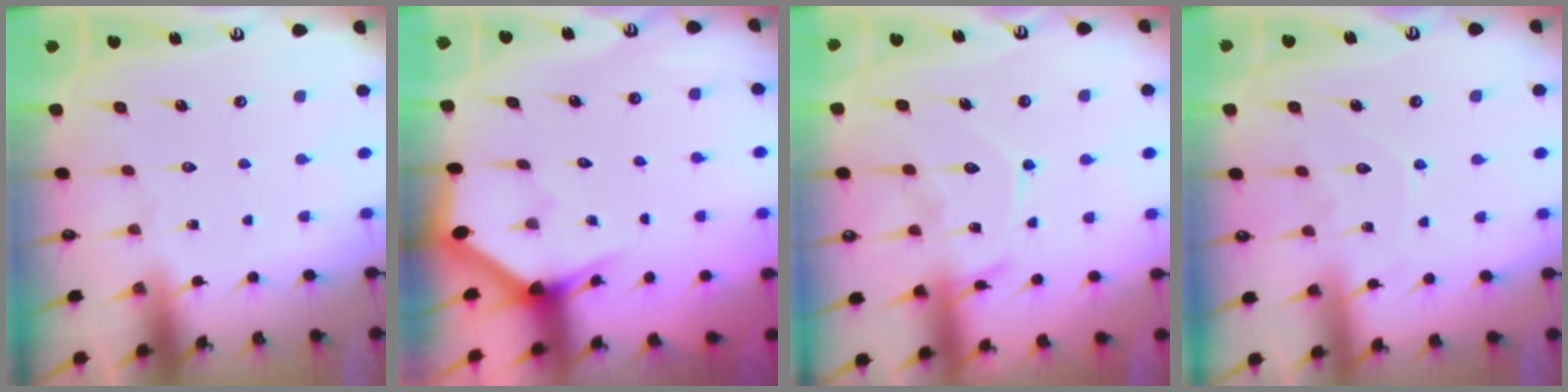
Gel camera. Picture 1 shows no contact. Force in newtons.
{"total": 3.0, "press": 3.0, "slide": 0.2}
{"total": 13.2, "press": 13.2, "slide": 0.9}
{"total": 6.3, "press": 6.3, "slide": 0.6}